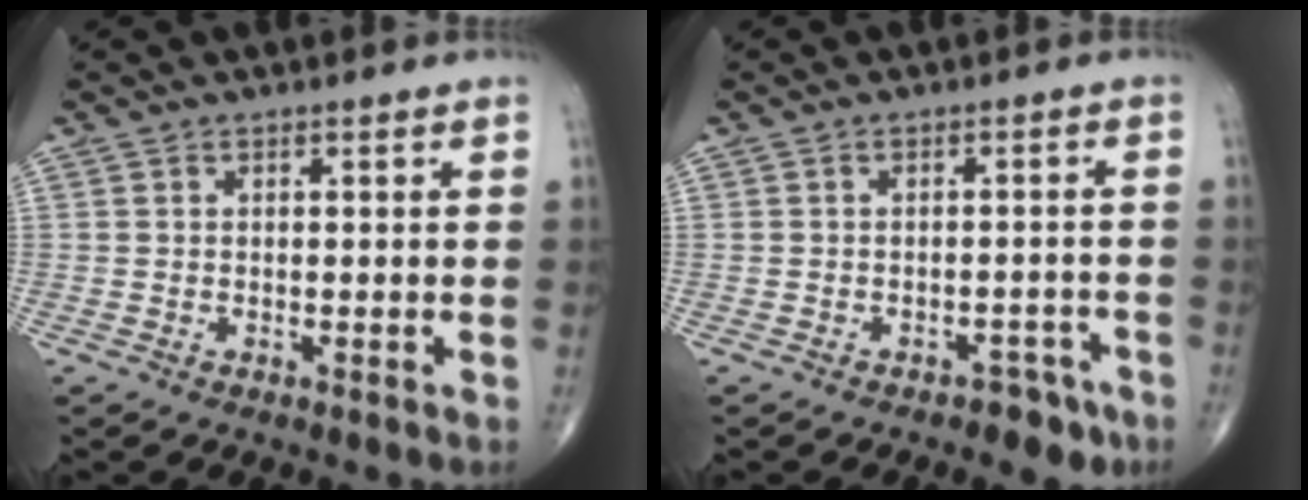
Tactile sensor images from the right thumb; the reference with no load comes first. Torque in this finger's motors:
{"motor_torque": [0.91, 0.16, -0.07, -0.16, 0.01]}